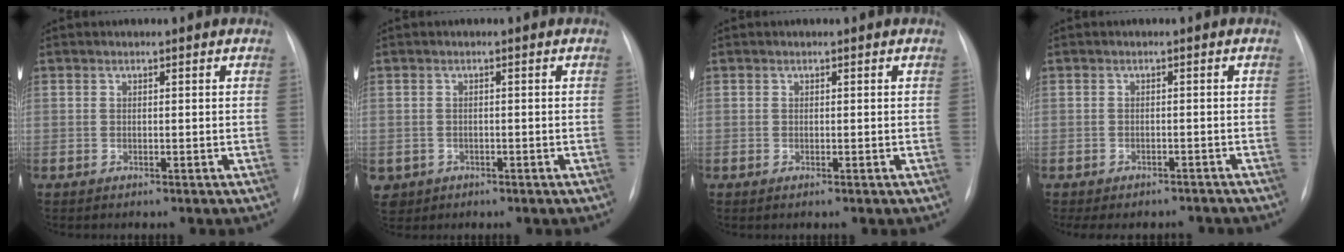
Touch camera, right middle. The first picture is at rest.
{"total": 3.4, "force": [-1.5, 3.0, 0.5], "torque": [-0.007, 0.003, -0.020]}
{"total": 0.0}
{"total": 8.3, "force": [-7.3, 3.5, 1.9], "torque": [-0.022, 0.007, -0.084]}